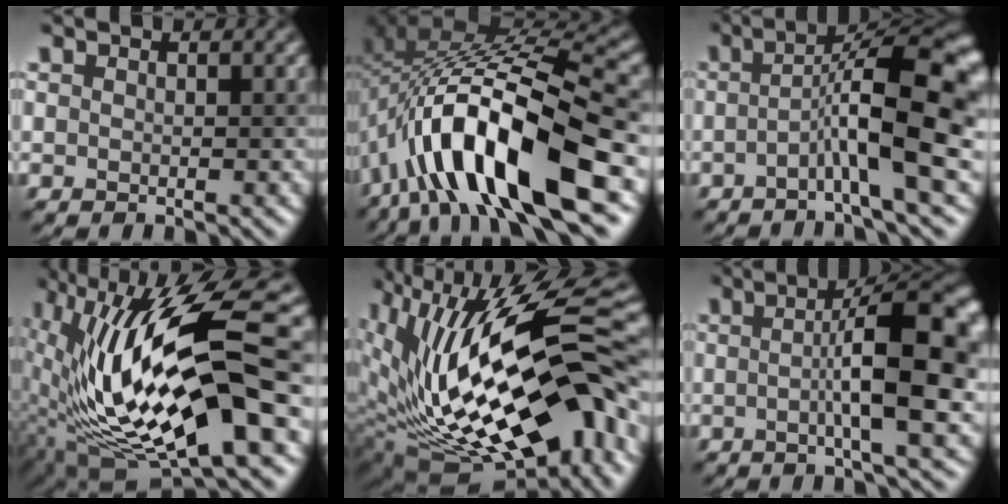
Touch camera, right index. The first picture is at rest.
{"total": 12.9, "force": [-5.6, 4.0, 10.9], "torque": [-0.190, 0.012, -0.099]}
{"total": 8.7, "force": [-1.7, 1.3, 8.4], "torque": [-0.122, 0.021, -0.040]}
{"total": 15.5, "force": [0.8, 5.0, 14.7], "torque": [-0.268, 0.002, 0.012]}
{"total": 19.1, "force": [0.9, 8.9, 16.8], "torque": [-0.296, 0.001, 0.023]}
{"total": 8.6, "force": [-0.4, 1.6, 8.4], "torque": [-0.117, 0.014, -0.011]}